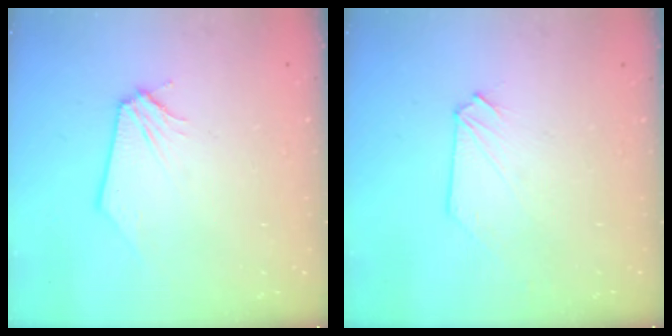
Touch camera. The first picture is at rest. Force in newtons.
{"total": 0.0}